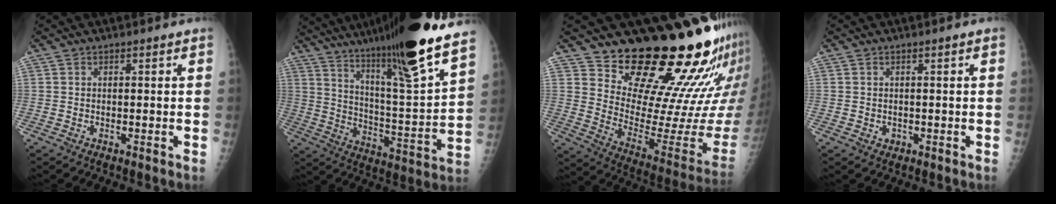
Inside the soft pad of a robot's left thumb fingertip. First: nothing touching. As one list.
[{"total": 25.1, "force": [18.9, 1.1, 16.4], "torque": [-0.254, -0.089, 0.302]}, {"total": 22.5, "force": [18.1, 5.4, 12.2], "torque": [-0.136, -0.172, 0.260]}, {"total": 0.9, "force": [-0.1, 0.8, 0.5], "torque": [-0.002, 0.003, 0.002]}]